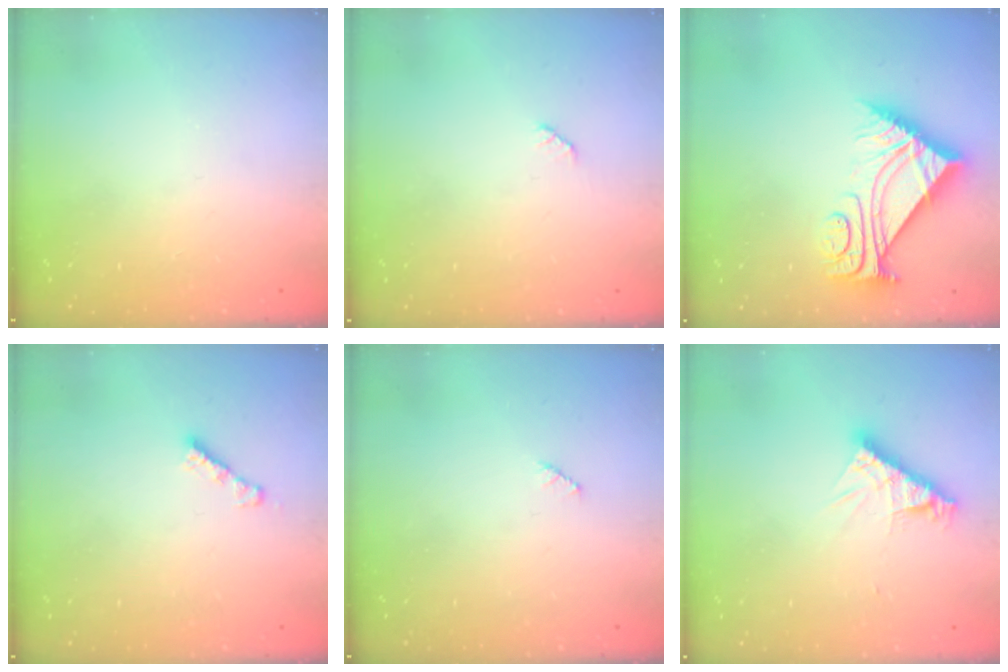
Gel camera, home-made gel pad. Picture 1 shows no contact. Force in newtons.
{"total": 2.5, "press": 2.5, "slide": 0.4}
{"total": 10.5, "press": 10.5, "slide": 0.5}
{"total": 2.7, "press": 2.7, "slide": 0.3}
{"total": 2.5, "press": 2.5, "slide": 0.3}
{"total": 9.0, "press": 8.9, "slide": 0.8}